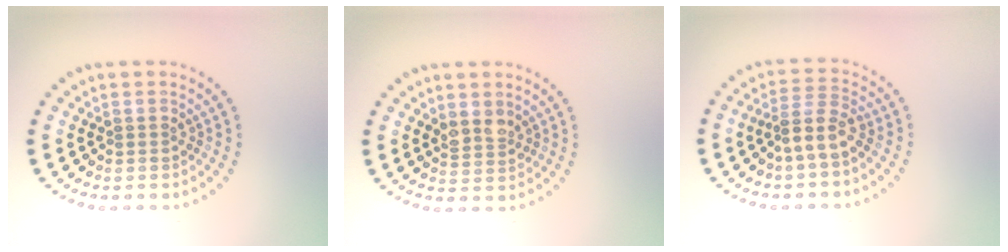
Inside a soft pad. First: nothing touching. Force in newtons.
{"total": 1.8, "press": 1.5, "slide": 1.0}
{"total": 2.8, "press": 2.1, "slide": 1.9}